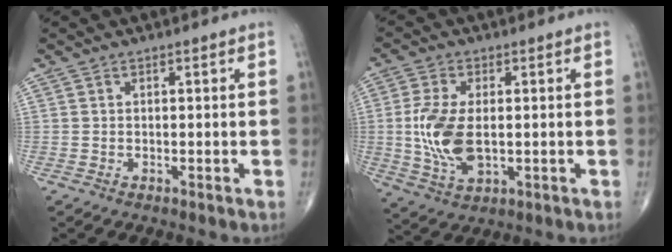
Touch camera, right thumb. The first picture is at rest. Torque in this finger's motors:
{"motor_torque": [0.15, 0.30, 1.05, 0.13, 0.12]}